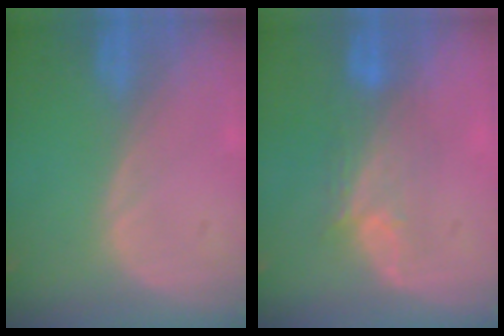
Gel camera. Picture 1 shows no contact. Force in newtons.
{"total": 5.2, "press": 5.0, "slide": 1.4}